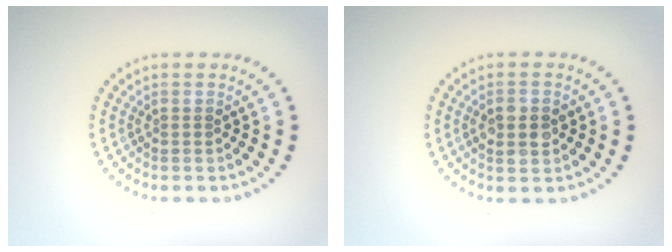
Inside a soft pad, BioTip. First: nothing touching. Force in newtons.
{"total": 2.8, "press": 2.8, "slide": 0.2}